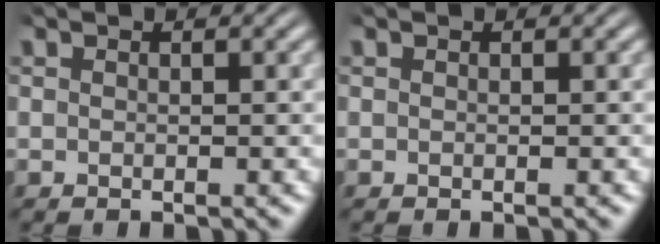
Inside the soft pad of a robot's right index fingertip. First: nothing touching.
{"total": 0.0}